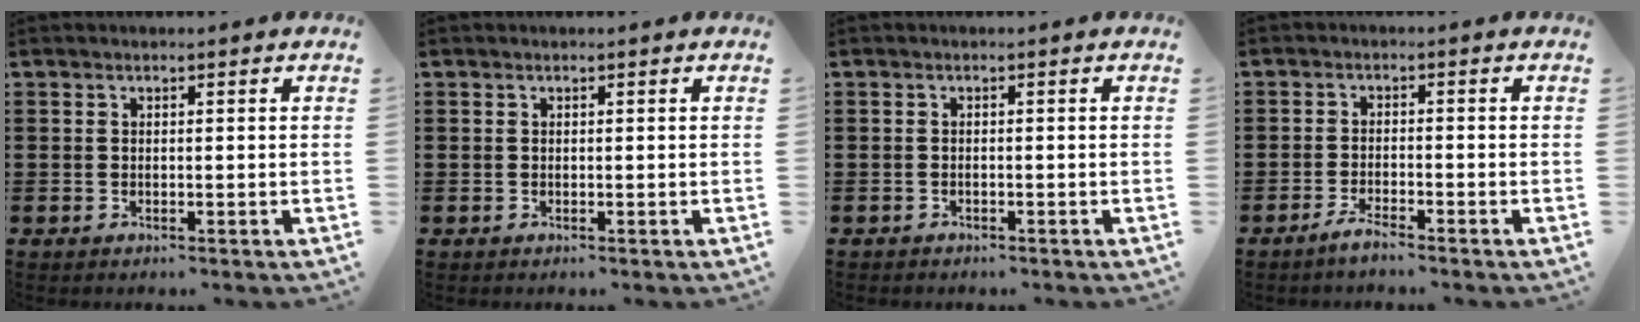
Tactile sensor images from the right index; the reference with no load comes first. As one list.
[{"total": 0.0}, {"total": 0.7, "force": [-0.6, 0.3, 0.0], "torque": [-0.001, 0.000, -0.013]}, {"total": 2.4, "force": [-2.1, 0.1, 1.2], "torque": [-0.020, 0.005, -0.038]}]